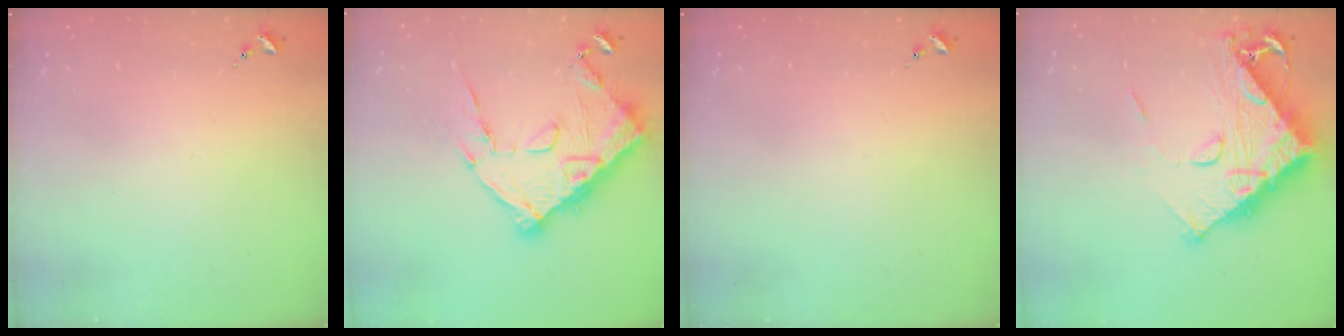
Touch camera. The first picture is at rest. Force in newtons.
{"total": 15.0, "press": 14.9, "slide": 1.5}
{"total": 0.0}
{"total": 15.0, "press": 14.9, "slide": 1.4}